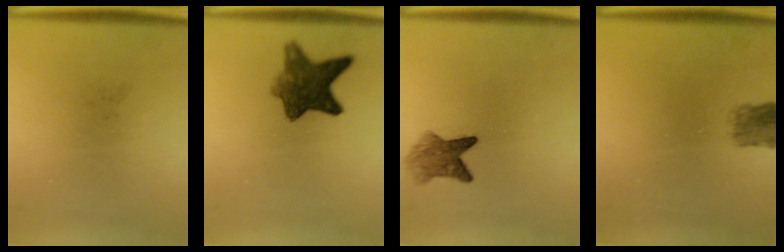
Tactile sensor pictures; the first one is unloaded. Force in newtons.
{"total": 8.1}
{"total": 4.2}
{"total": 2.9}